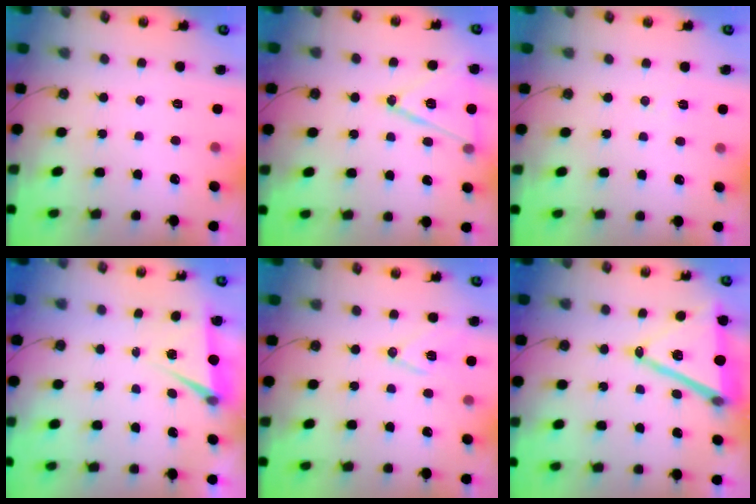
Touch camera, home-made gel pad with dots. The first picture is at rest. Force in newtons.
{"total": 14.2, "press": 13.8, "slide": 3.5}
{"total": 5.6, "press": 3.2, "slide": 4.5}
{"total": 5.4, "press": 2.9, "slide": 4.5}
{"total": 10.9, "press": 10.6, "slide": 2.6}
{"total": 16.6, "press": 16.2, "slide": 3.7}